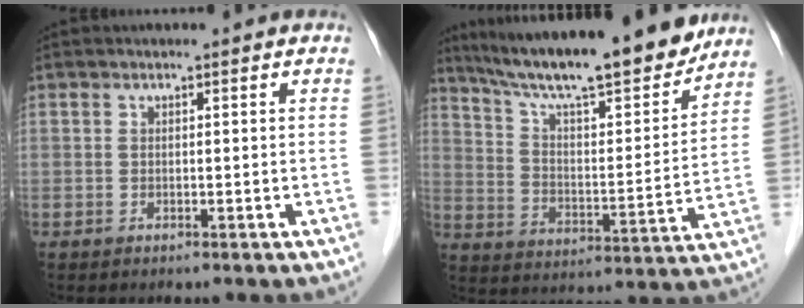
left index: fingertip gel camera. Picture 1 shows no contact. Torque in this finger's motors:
{"motor_torque": [0.35, -0.52, 0.80, 0.15]}